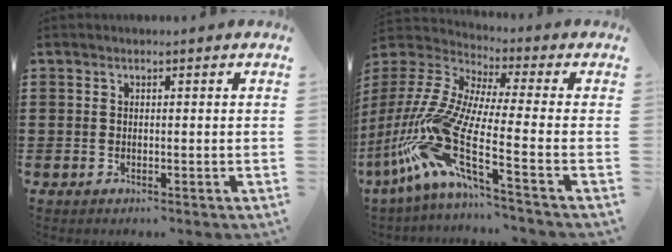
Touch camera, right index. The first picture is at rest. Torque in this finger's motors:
{"motor_torque": [2.14, 0.00, 1.05, 0.21]}